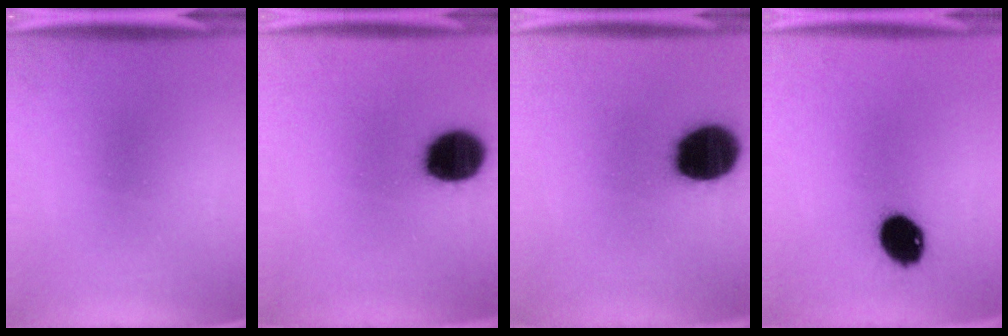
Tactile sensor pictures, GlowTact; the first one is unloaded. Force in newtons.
{"total": 15.1}
{"total": 19.3}
{"total": 9.1}